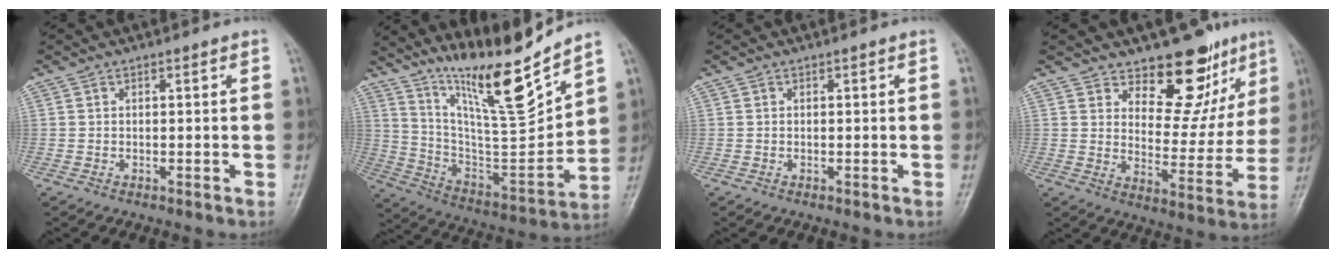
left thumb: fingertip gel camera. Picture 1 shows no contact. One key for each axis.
{"total": 18.7, "fx": 14.7, "fy": 1.8, "fz": 11.4, "tx": -0.159, "ty": -0.099, "tz": 0.270}
{"total": 0.0}
{"total": 13.2, "fx": 9.5, "fy": 6.5, "fz": 6.3, "tx": -0.028, "ty": -0.071, "tz": 0.143}